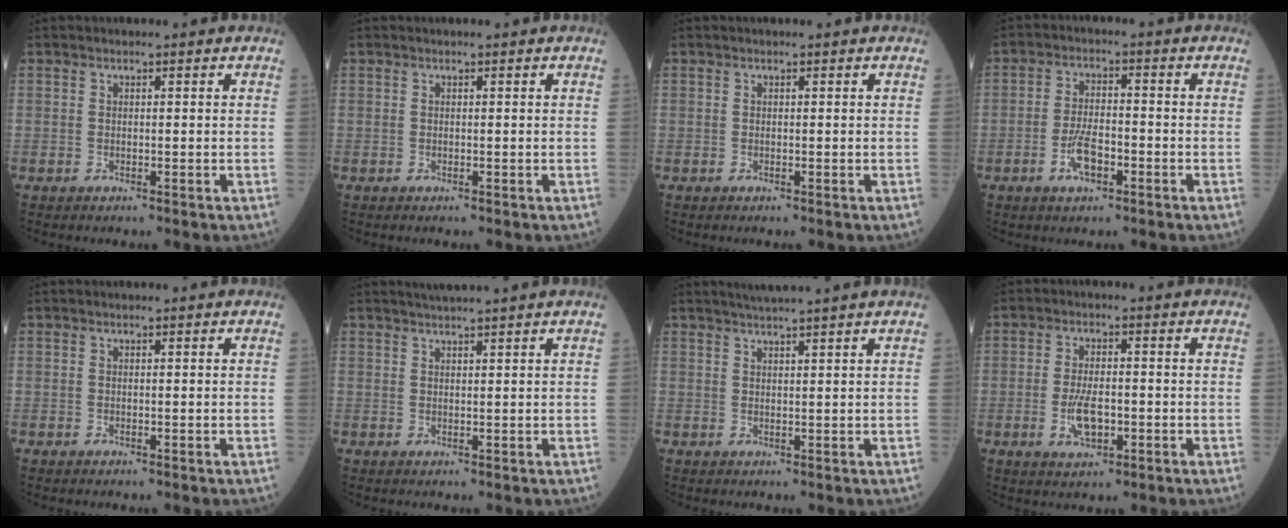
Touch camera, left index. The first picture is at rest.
{"total": 0.0}
{"total": 0.0}
{"total": 5.0, "force": [-2.3, 1.9, 4.0], "torque": [-0.082, 0.001, -0.044]}
{"total": 0.0}
{"total": 3.4, "force": [2.9, -1.0, 1.5], "torque": [-0.016, 0.014, 0.049]}
{"total": 4.7, "force": [4.0, -1.2, 2.2], "torque": [-0.030, 0.015, 0.062]}
{"total": 5.1, "force": [-1.5, 2.1, 4.4], "torque": [-0.088, -0.003, -0.024]}